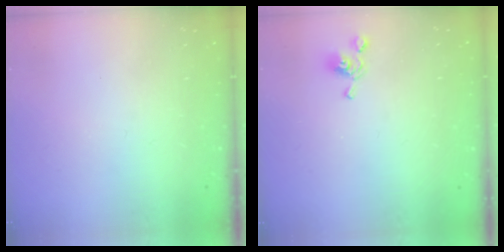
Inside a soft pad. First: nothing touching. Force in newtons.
{"total": 4.3, "press": 4.3, "slide": 0.6}